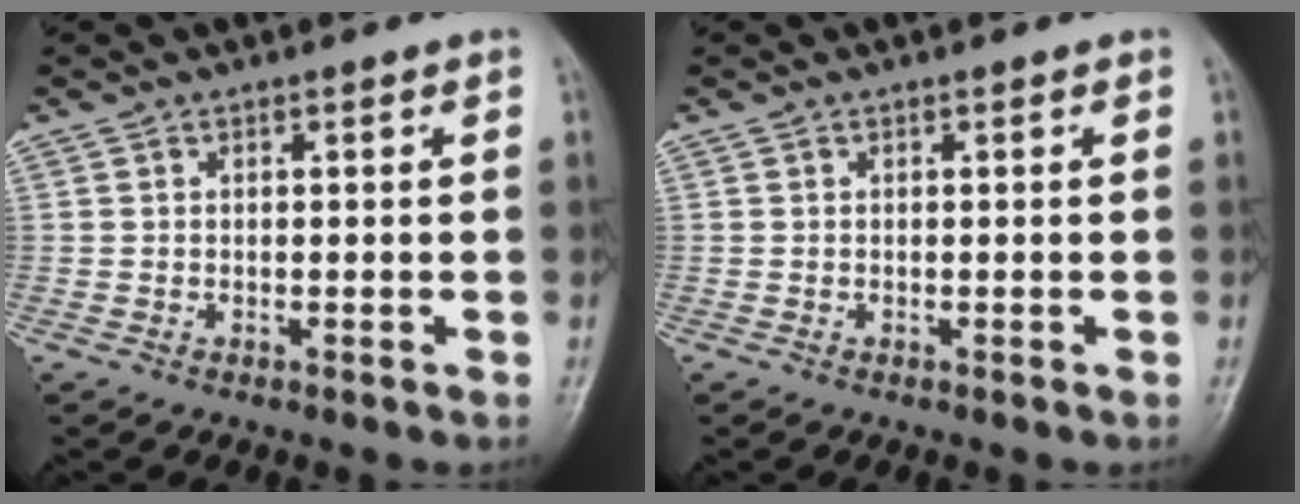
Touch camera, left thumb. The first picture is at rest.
{"total": 0.0}